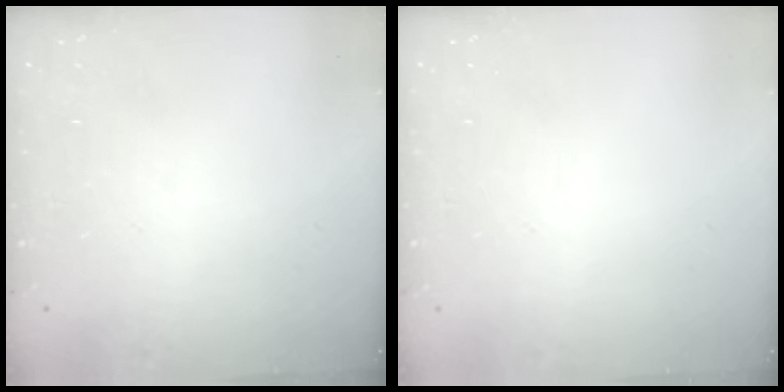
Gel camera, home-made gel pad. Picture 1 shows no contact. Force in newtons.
{"total": 0.0}